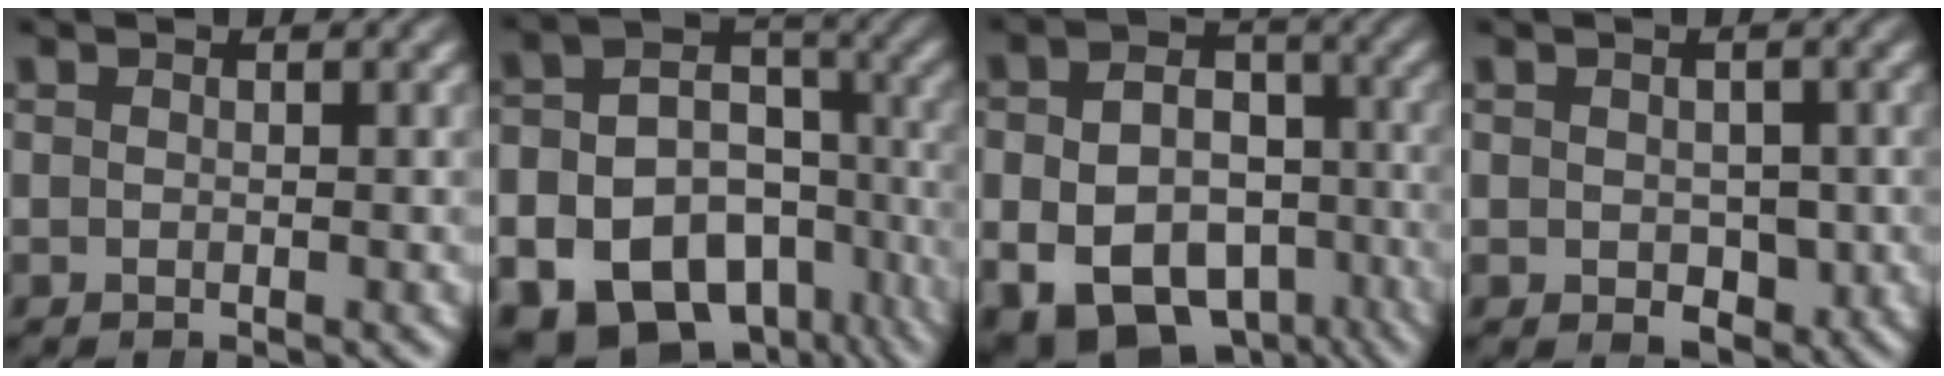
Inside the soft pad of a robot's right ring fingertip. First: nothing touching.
{"total": 17.5, "force": [-5.8, 14.1, 8.5], "torque": [-0.168, -0.057, -0.091]}
{"total": 14.5, "force": [-5.7, 11.0, 7.5], "torque": [-0.137, -0.067, -0.073]}
{"total": 2.6, "force": [-1.0, 1.8, 1.6], "torque": [-0.015, -0.020, -0.004]}